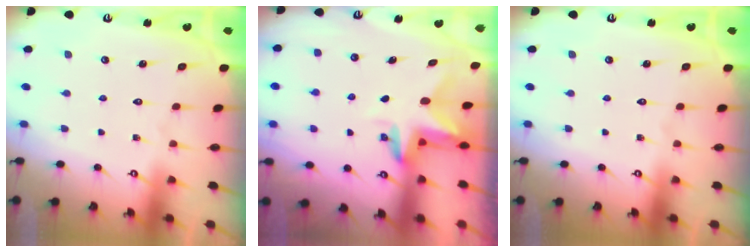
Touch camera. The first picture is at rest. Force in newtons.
{"total": 3.0, "press": 3.0, "slide": 0.2}
{"total": 0.0}